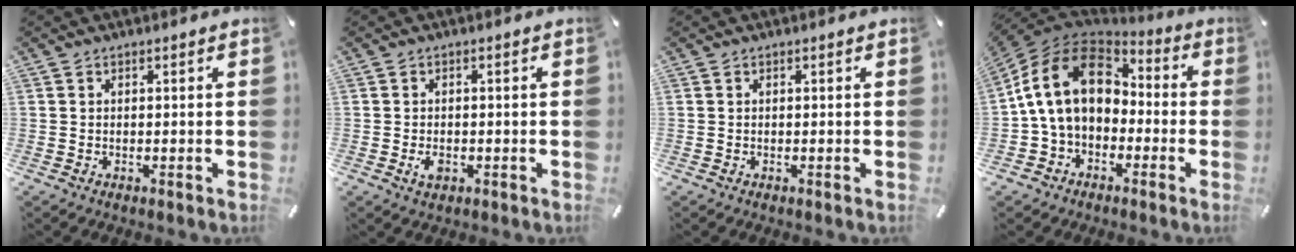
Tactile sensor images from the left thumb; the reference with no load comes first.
{"total": 2.6, "force": [-0.8, 1.6, 1.8], "torque": [-0.039, 0.000, -0.015]}
{"total": 0.0}
{"total": 17.2, "force": [2.3, 12.8, 11.3], "torque": [-0.234, 0.018, 0.038]}